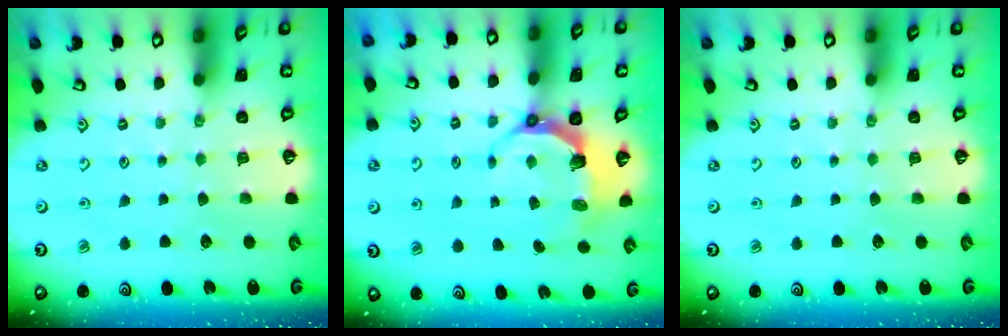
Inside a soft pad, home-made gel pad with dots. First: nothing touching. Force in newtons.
{"total": 6.3, "press": 4.8, "slide": 4.1}
{"total": 0.0}